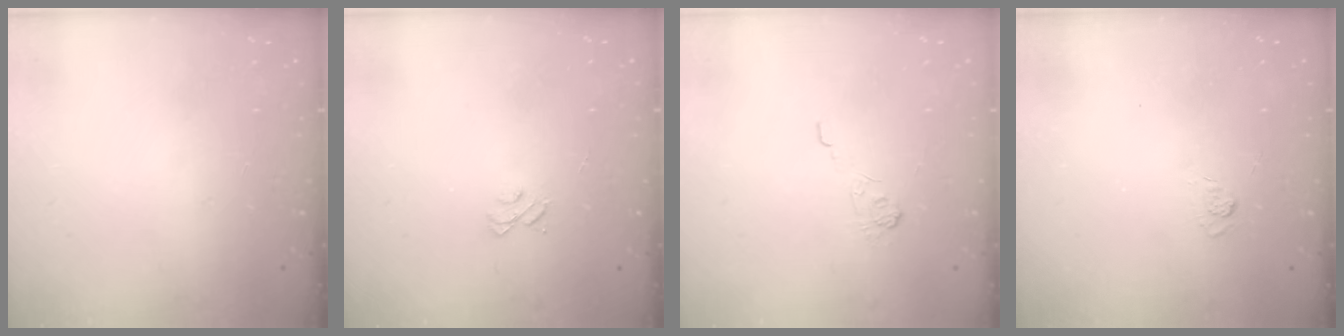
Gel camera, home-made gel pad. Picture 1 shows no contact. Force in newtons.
{"total": 4.0, "press": 4.0, "slide": 0.3}
{"total": 2.5, "press": 2.1, "slide": 1.4}
{"total": 2.2, "press": 1.8, "slide": 1.3}